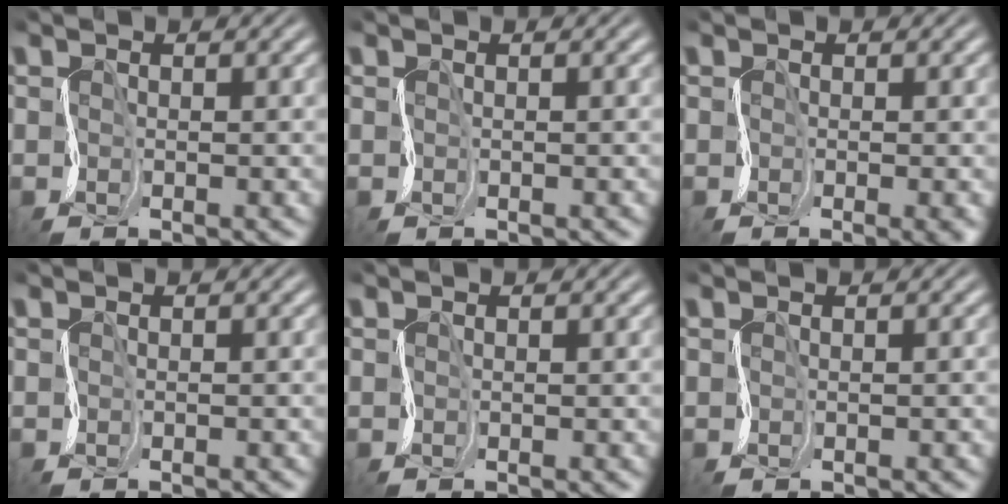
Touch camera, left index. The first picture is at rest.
{"total": 0.8, "force": [0.5, 0.5, 0.5], "torque": [0.003, 0.004, -0.007]}
{"total": 3.4, "force": [-1.1, 1.3, 3.0], "torque": [-0.036, -0.006, -0.003]}
{"total": 0.8, "force": [-0.7, 0.0, 0.2], "torque": [0.001, 0.006, -0.007]}
{"total": 0.7, "force": [-0.4, 0.2, 0.6], "torque": [-0.002, 0.002, -0.002]}
{"total": 0.6, "force": [-0.3, 0.3, 0.4], "torque": [0.004, 0.006, -0.006]}